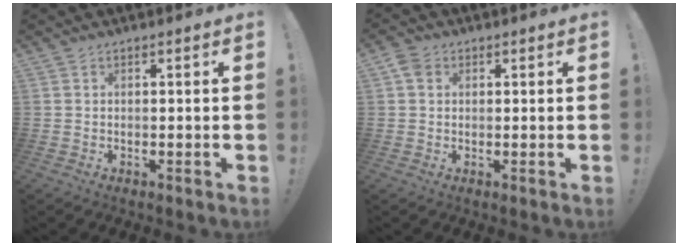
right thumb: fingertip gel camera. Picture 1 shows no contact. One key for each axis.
{"total": 3.7, "fx": 1.3, "fy": 2.9, "fz": 1.8, "tx": -0.030, "ty": 0.003, "tz": 0.027}